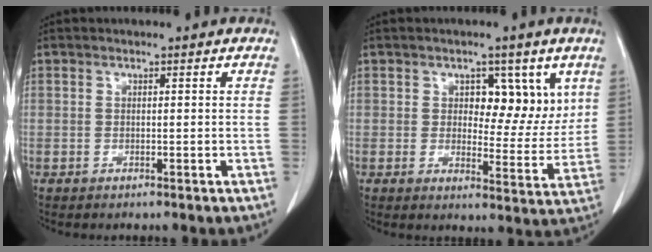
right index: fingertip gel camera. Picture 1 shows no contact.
{"total": 7.8, "force": [3.2, 4.4, 5.6], "torque": [-0.059, 0.006, 0.048]}